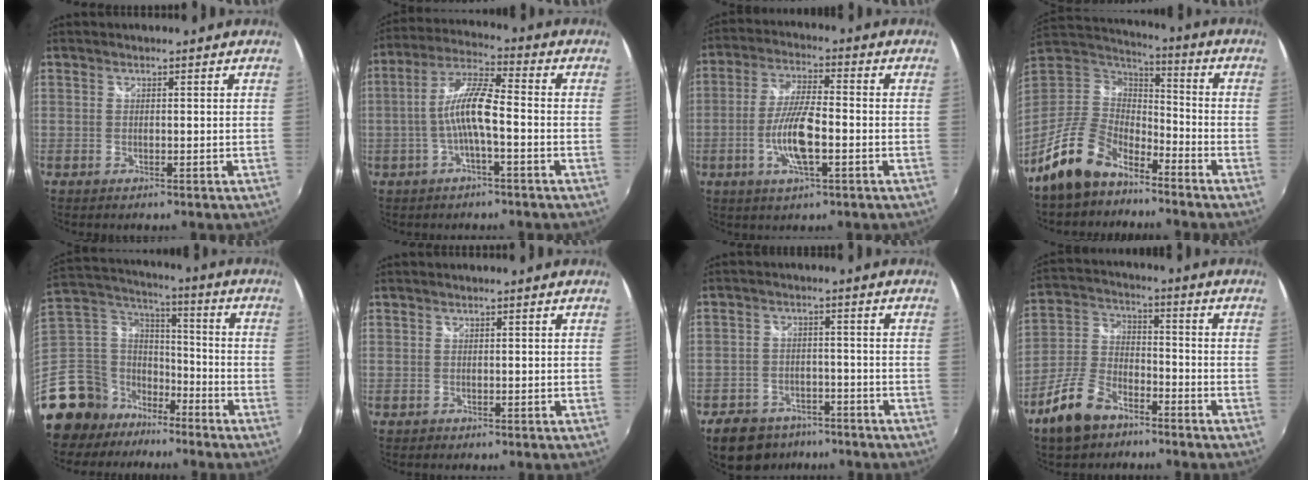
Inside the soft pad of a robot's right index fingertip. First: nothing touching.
{"total": 8.7, "force": [-2.2, 1.3, 8.3], "torque": [-0.181, 0.013, -0.040]}
{"total": 9.4, "force": [-2.9, 2.2, 8.6], "torque": [-0.174, -0.002, -0.057]}
{"total": 14.2, "force": [-9.7, 7.5, 7.3], "torque": [-0.171, 0.006, -0.172]}
{"total": 16.7, "force": [-11.0, 11.4, 5.3], "torque": [-0.151, 0.040, -0.195]}
{"total": 0.6, "force": [0.0, 0.6, -0.1], "torque": [0.000, 0.001, 0.000]}
{"total": 11.6, "force": [-8.3, 7.0, 4.1], "torque": [-0.115, 0.010, -0.120]}
{"total": 11.1, "force": [-7.5, 5.5, 6.0], "torque": [-0.141, 0.005, -0.143]}